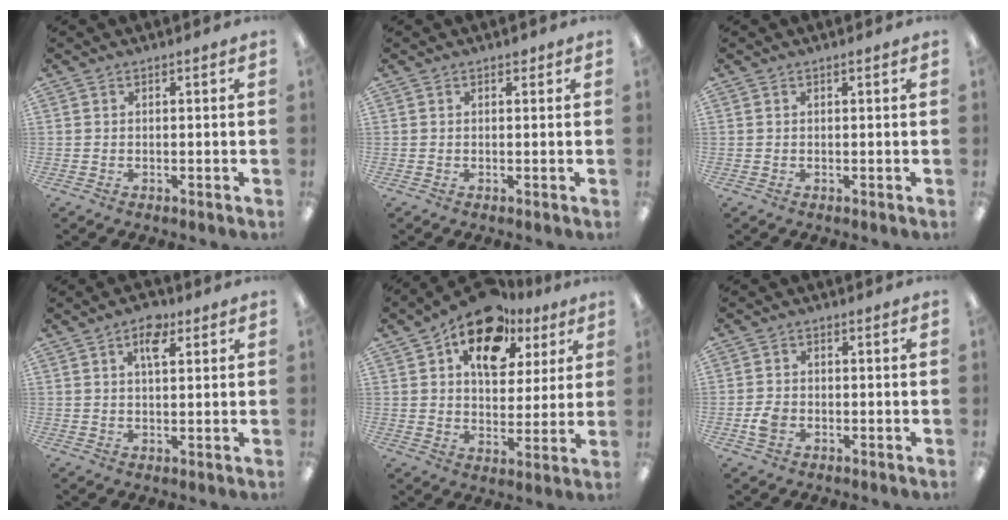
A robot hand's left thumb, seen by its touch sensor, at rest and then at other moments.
{"total": 0.9, "force": [0.6, 0.5, 0.5], "torque": [-0.002, -0.002, 0.008]}
{"total": 0.0}
{"total": 5.3, "force": [2.8, 2.5, 3.7], "torque": [-0.051, -0.006, 0.042]}
{"total": 15.3, "force": [9.1, 9.5, 7.9], "torque": [-0.122, -0.042, 0.163]}
{"total": 3.3, "force": [-1.3, 2.6, 1.6], "torque": [-0.033, 0.004, -0.024]}